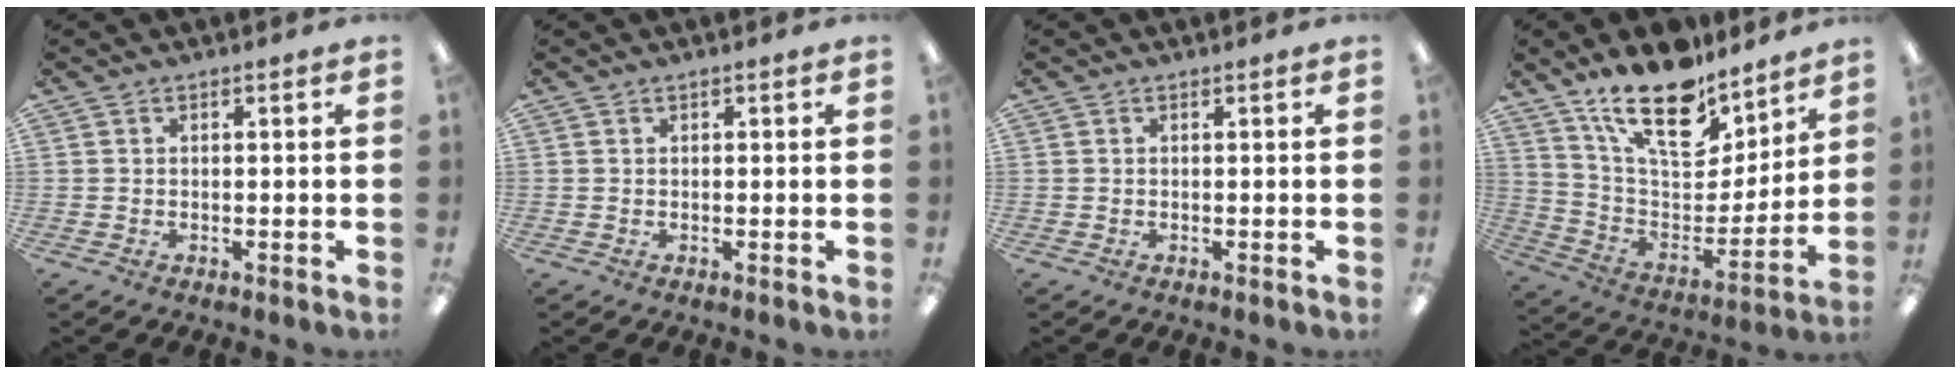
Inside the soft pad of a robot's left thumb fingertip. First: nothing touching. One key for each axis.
{"total": 0.0}
{"total": 0.0}
{"total": 20.5, "fx": 15.2, "fy": 8.7, "fz": 10.7, "tx": -0.186, "ty": -0.100, "tz": 0.269}